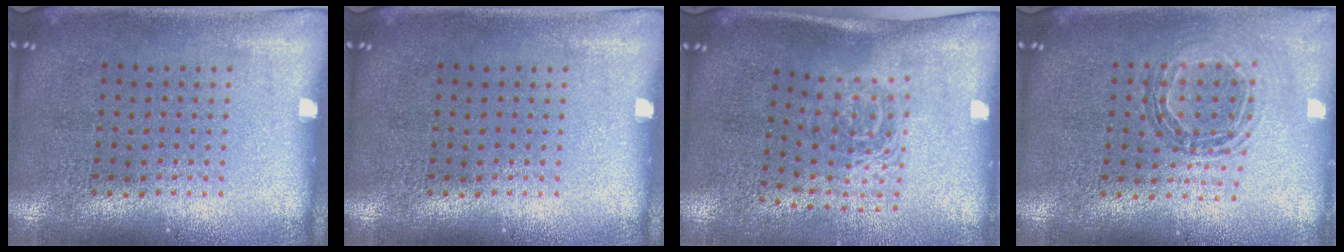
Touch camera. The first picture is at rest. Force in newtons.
{"total": 0.0}
{"total": 1.7, "press": 1.1, "slide": 1.3}
{"total": 0.8, "press": 0.8, "slide": 0.1}